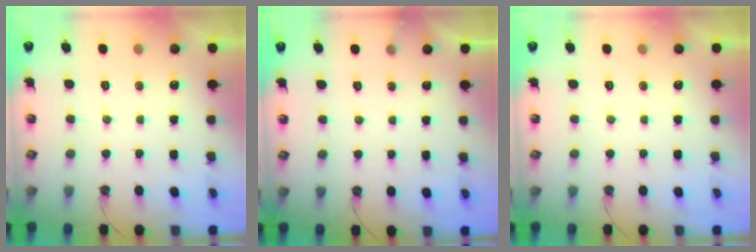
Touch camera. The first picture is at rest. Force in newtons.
{"total": 2.8, "press": 2.8, "slide": 0.2}
{"total": 0.0}